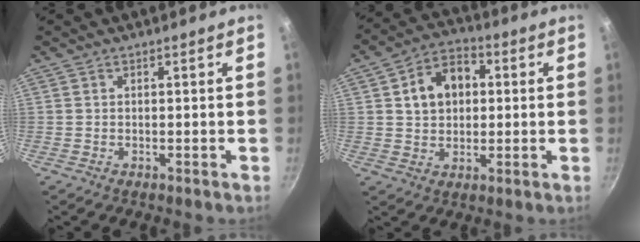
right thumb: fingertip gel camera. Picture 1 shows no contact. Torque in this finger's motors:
{"motor_torque": [-0.65, 1.05, 0.44, -0.43, 0.14]}